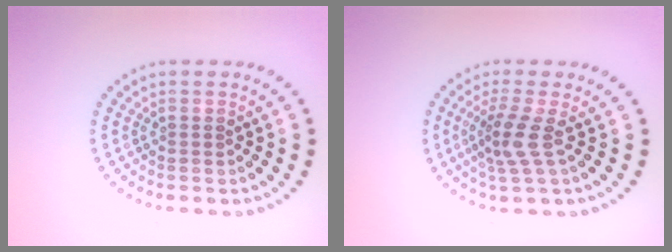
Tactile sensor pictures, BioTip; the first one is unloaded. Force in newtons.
{"total": 2.9, "press": 2.1, "slide": 1.9}